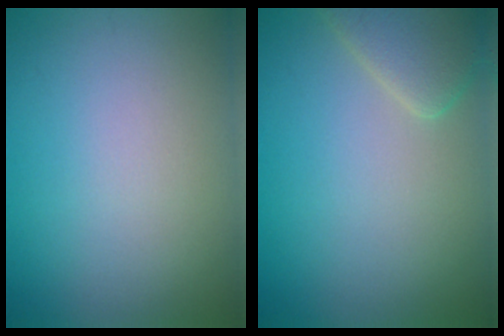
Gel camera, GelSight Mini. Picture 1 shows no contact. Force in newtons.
{"total": 3.3, "press": 3.3, "slide": 0.2}